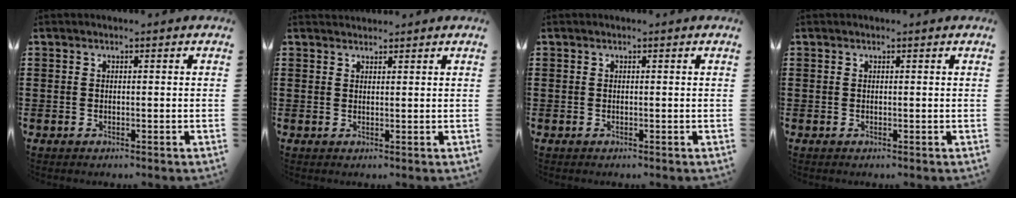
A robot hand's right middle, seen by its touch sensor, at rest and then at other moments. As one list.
[{"total": 1.3, "force": [1.2, 0.3, -0.1], "torque": [-0.001, 0.002, 0.024]}, {"total": 0.0}, {"total": 0.0}]